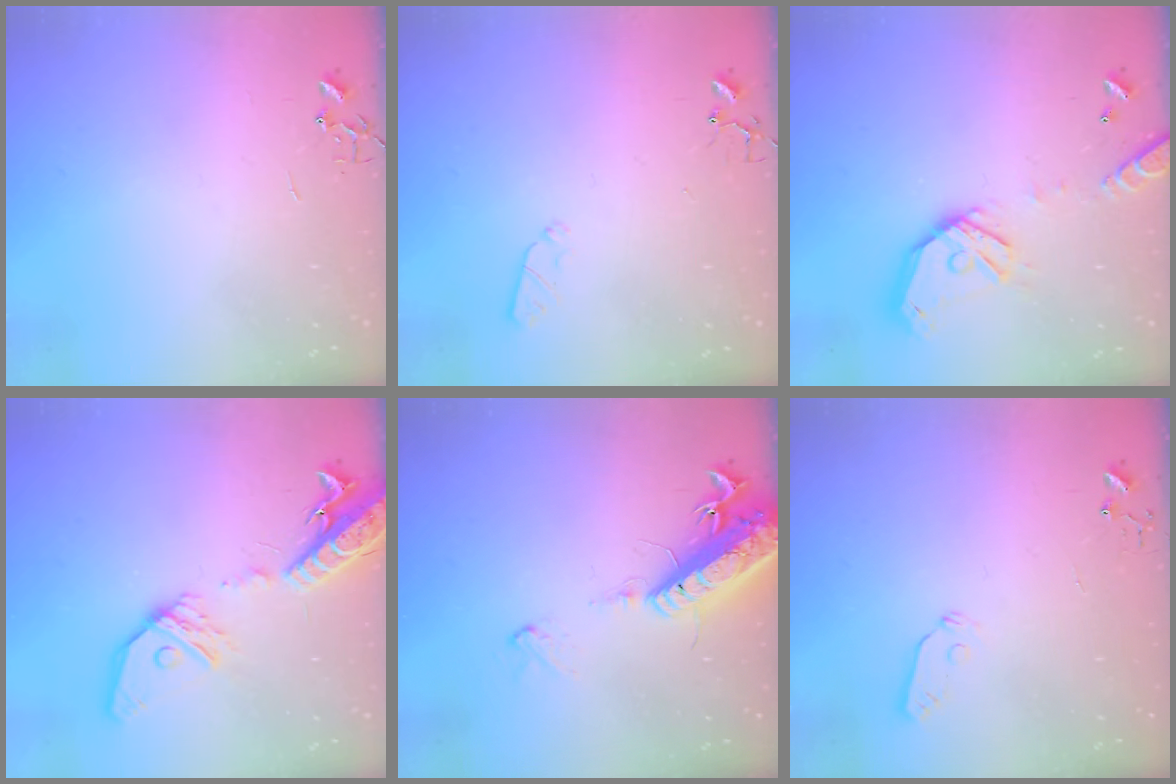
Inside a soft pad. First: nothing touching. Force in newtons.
{"total": 4.5, "press": 4.5, "slide": 0.4}
{"total": 16.2, "press": 16.0, "slide": 2.7}
{"total": 19.6, "press": 19.2, "slide": 4.0}
{"total": 17.9, "press": 17.5, "slide": 3.9}
{"total": 3.6, "press": 3.6, "slide": 0.5}